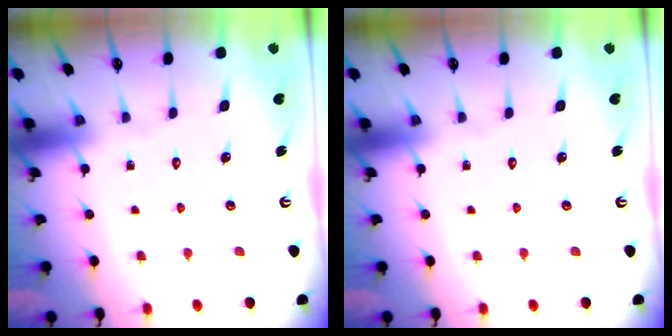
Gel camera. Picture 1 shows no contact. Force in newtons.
{"total": 0.0}